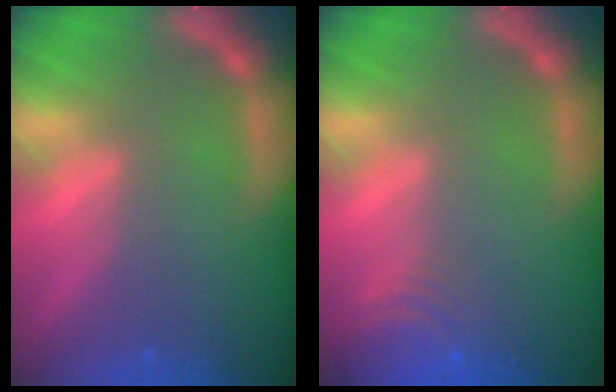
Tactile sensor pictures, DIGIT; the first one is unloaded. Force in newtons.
{"total": 5.5}